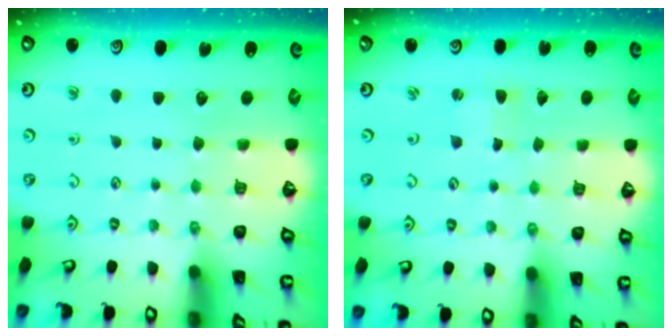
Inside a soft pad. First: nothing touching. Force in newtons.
{"total": 1.7, "press": 1.7, "slide": 0.4}